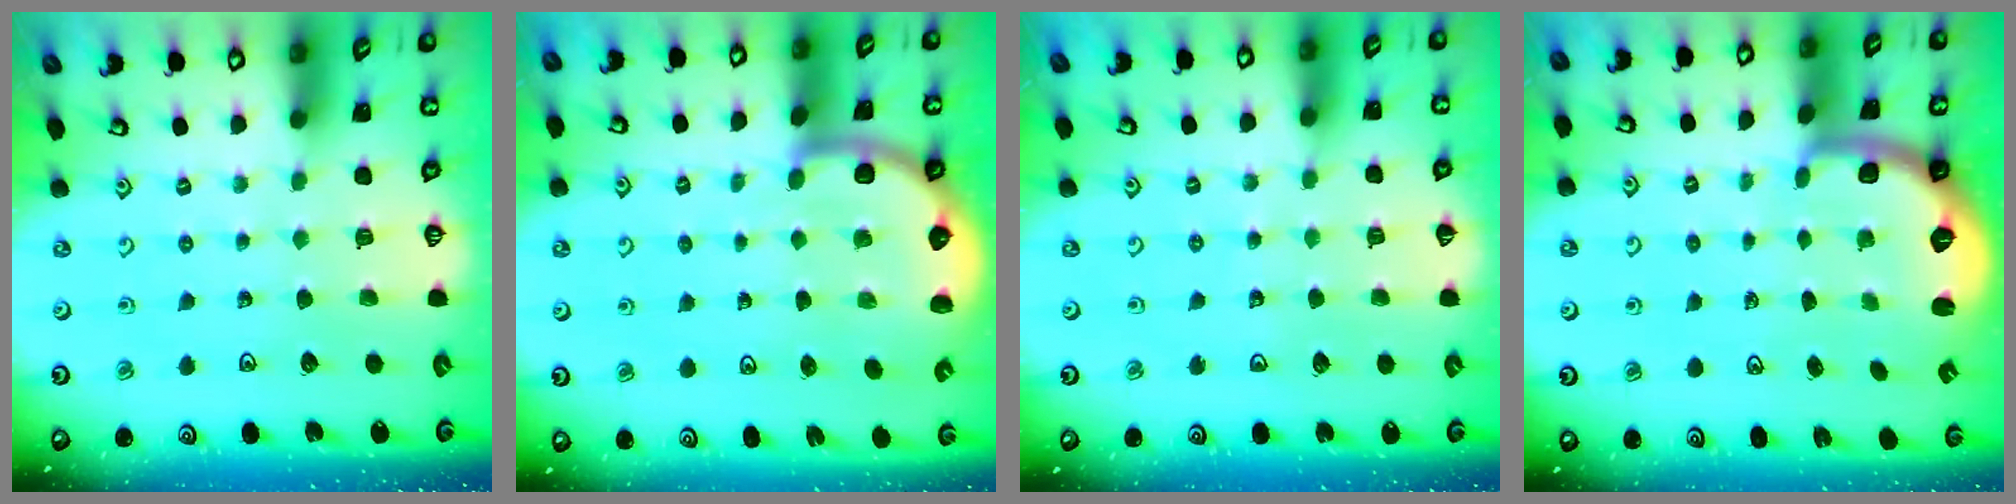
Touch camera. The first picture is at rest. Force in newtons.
{"total": 5.0, "press": 4.7, "slide": 1.7}
{"total": 3.8, "press": 3.8, "slide": 0.5}
{"total": 1.9, "press": 1.8, "slide": 0.5}